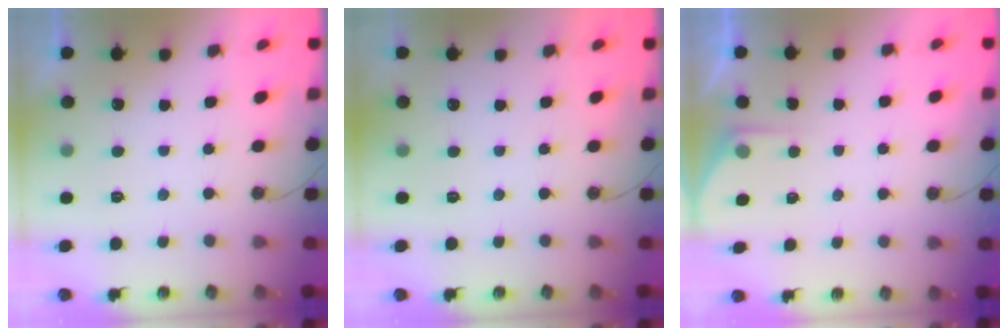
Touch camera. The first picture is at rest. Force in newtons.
{"total": 0.0}
{"total": 2.7, "press": 2.7, "slide": 0.3}